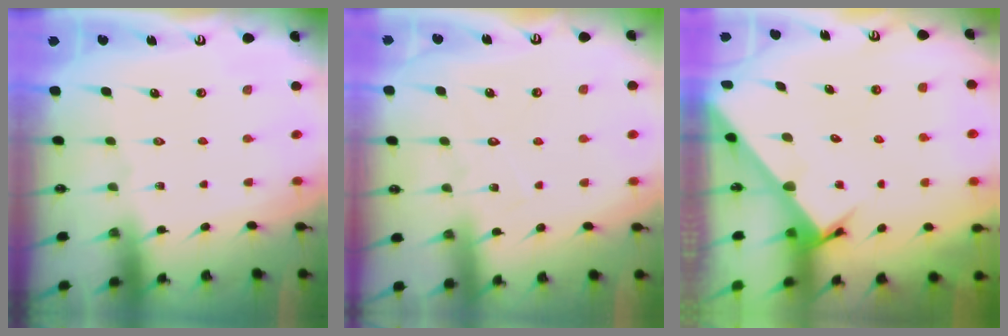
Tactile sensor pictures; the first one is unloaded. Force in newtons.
{"total": 4.8, "press": 4.8, "slide": 0.3}
{"total": 3.4, "press": 3.4, "slide": 0.2}